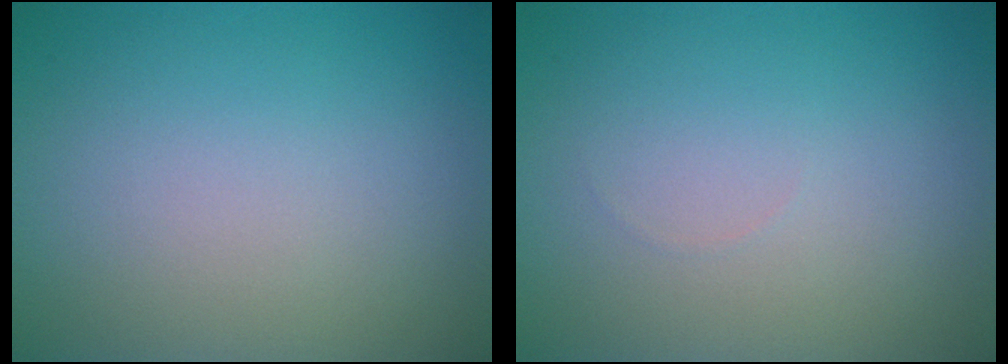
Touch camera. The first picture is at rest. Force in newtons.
{"total": 0.0}